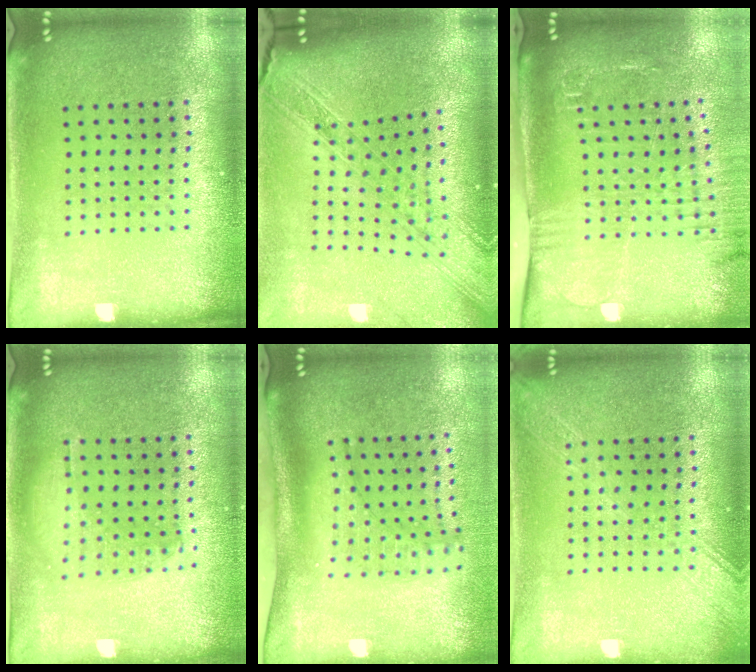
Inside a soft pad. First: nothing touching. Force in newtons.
{"total": 2.3, "press": 1.9, "slide": 1.2}
{"total": 2.6, "press": 2.1, "slide": 1.5}
{"total": 1.0, "press": 0.9, "slide": 0.4}
{"total": 2.0, "press": 1.5, "slide": 1.3}
{"total": 1.7, "press": 1.7, "slide": 0.3}